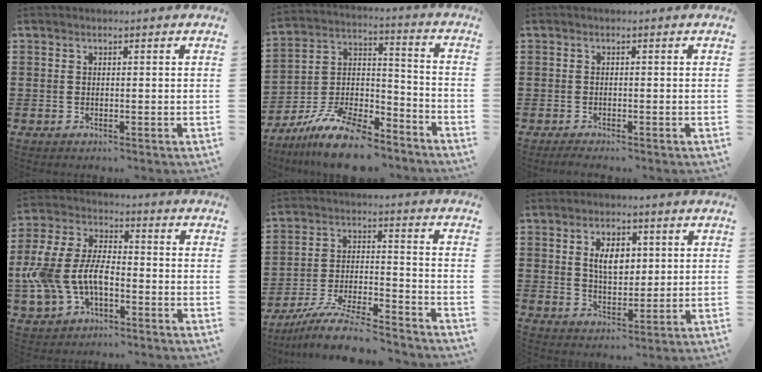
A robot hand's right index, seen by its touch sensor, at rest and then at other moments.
{"total": 12.5, "force": [-10.3, 3.6, 6.1], "torque": [-0.122, 0.034, -0.197]}
{"total": 0.9, "force": [-0.9, 0.0, 0.1], "torque": [-0.003, -0.003, -0.019]}
{"total": 9.2, "force": [-2.8, 5.3, 6.9], "torque": [-0.186, -0.006, -0.058]}
{"total": 10.3, "force": [-9.2, 1.0, 4.5], "torque": [-0.083, 0.020, -0.177]}
{"total": 5.6, "force": [1.5, 3.3, 4.3], "torque": [-0.079, 0.006, 0.020]}